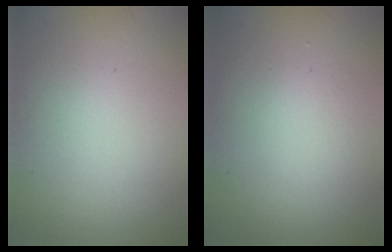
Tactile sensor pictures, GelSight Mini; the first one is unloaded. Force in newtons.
{"total": 1.5, "press": 1.5, "slide": 0.1}